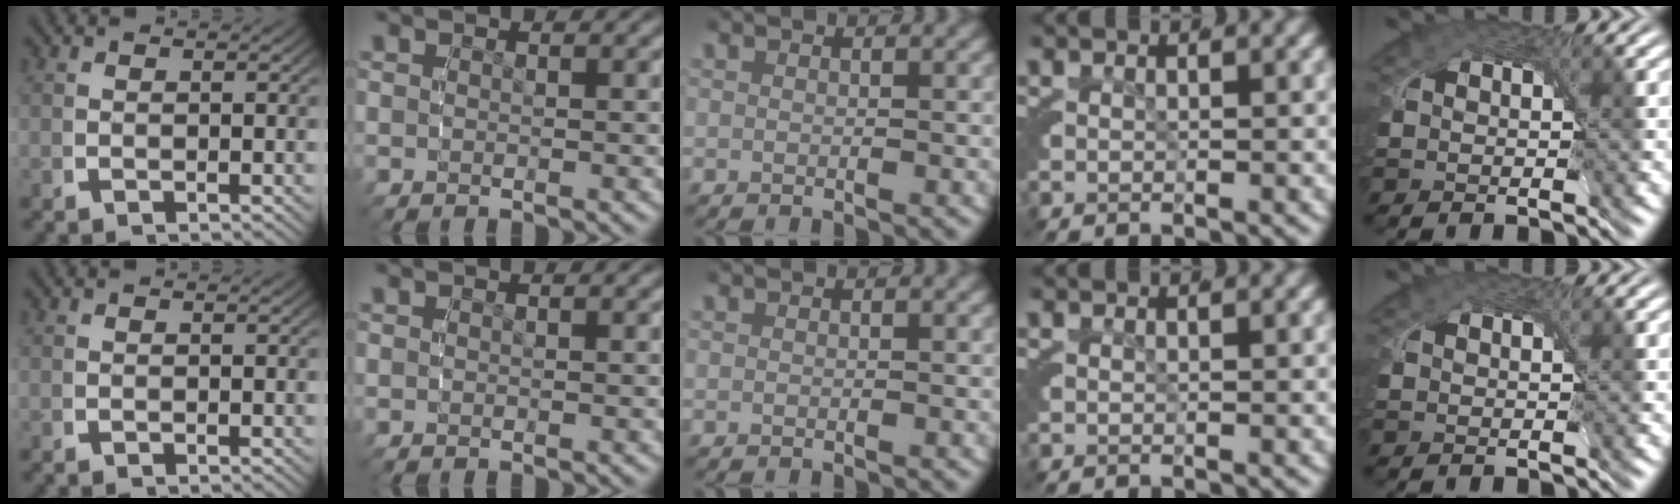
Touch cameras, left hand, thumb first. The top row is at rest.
{}